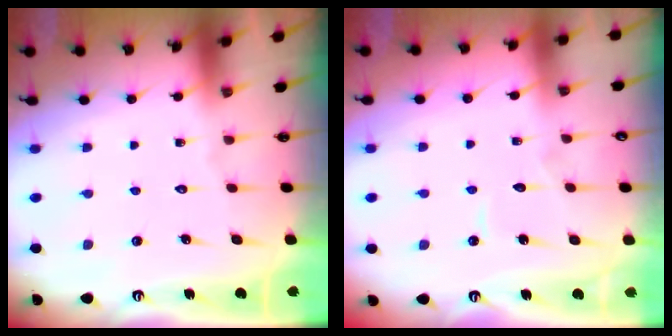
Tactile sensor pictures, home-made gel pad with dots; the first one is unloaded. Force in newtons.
{"total": 2.9, "press": 2.9, "slide": 0.2}